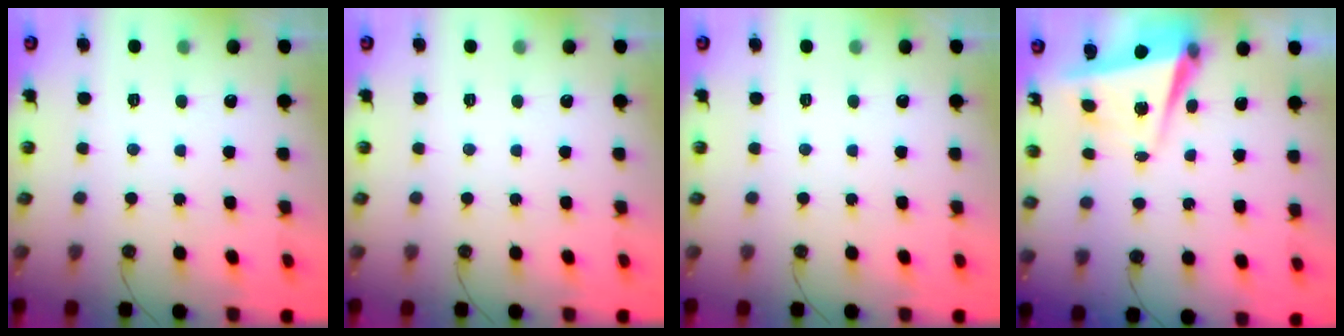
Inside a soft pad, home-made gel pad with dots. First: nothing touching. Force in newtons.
{"total": 0.0}
{"total": 0.0}
{"total": 6.2, "press": 5.9, "slide": 1.8}